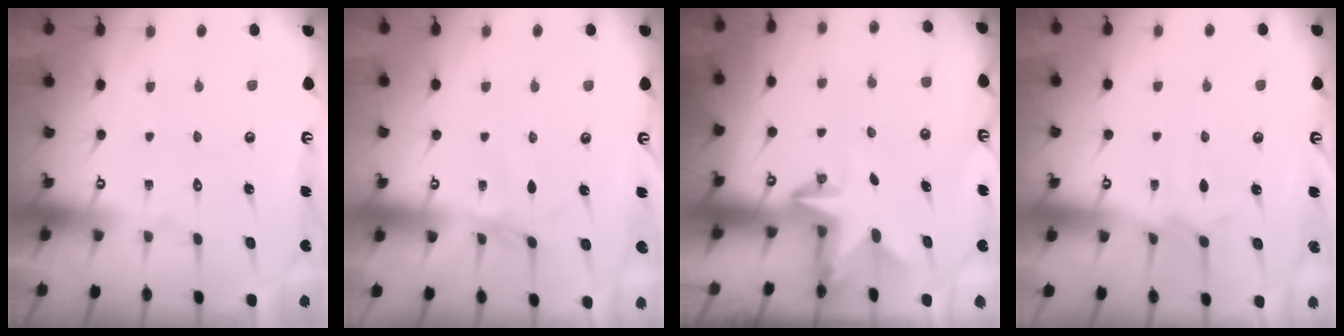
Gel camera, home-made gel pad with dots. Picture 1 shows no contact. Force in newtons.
{"total": 1.6, "press": 1.6, "slide": 0.3}
{"total": 2.4, "press": 2.4, "slide": 0.4}
{"total": 4.7, "press": 4.7, "slide": 0.7}